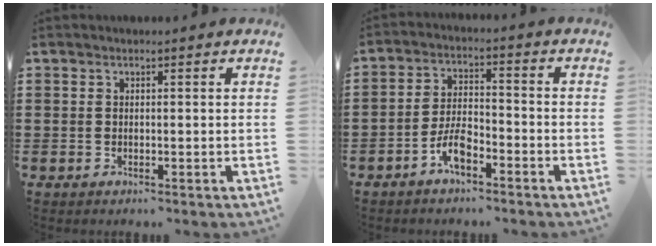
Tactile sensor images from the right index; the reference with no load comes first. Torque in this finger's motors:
{"motor_torque": [1.39, 0.75, 0.57, 0.06]}